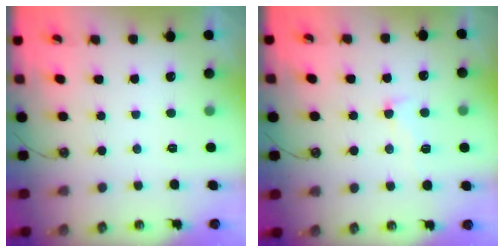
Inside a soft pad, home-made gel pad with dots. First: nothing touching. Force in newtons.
{"total": 2.4, "press": 2.2, "slide": 1.0}